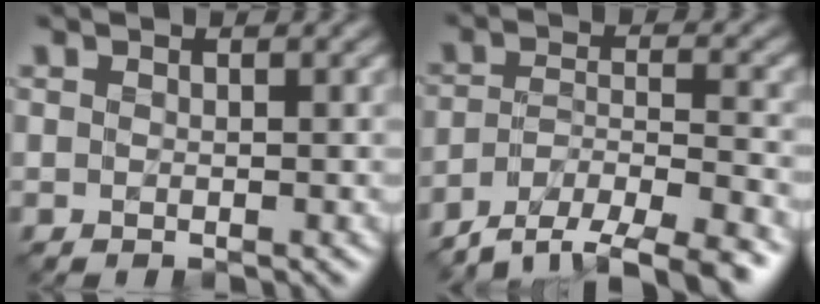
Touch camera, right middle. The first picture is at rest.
{"total": 7.8, "force": [-6.5, 2.0, 3.6], "torque": [-0.064, -0.014, -0.110]}